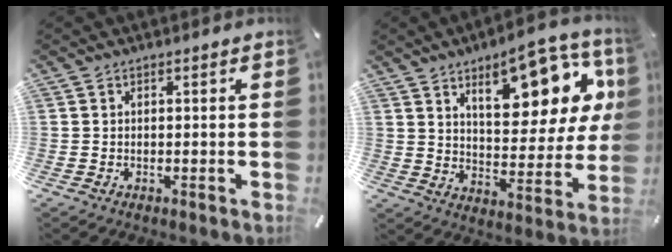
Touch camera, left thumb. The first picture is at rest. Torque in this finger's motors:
{"motor_torque": [2.40, 2.60, 1.17, 0.11, 0.21]}